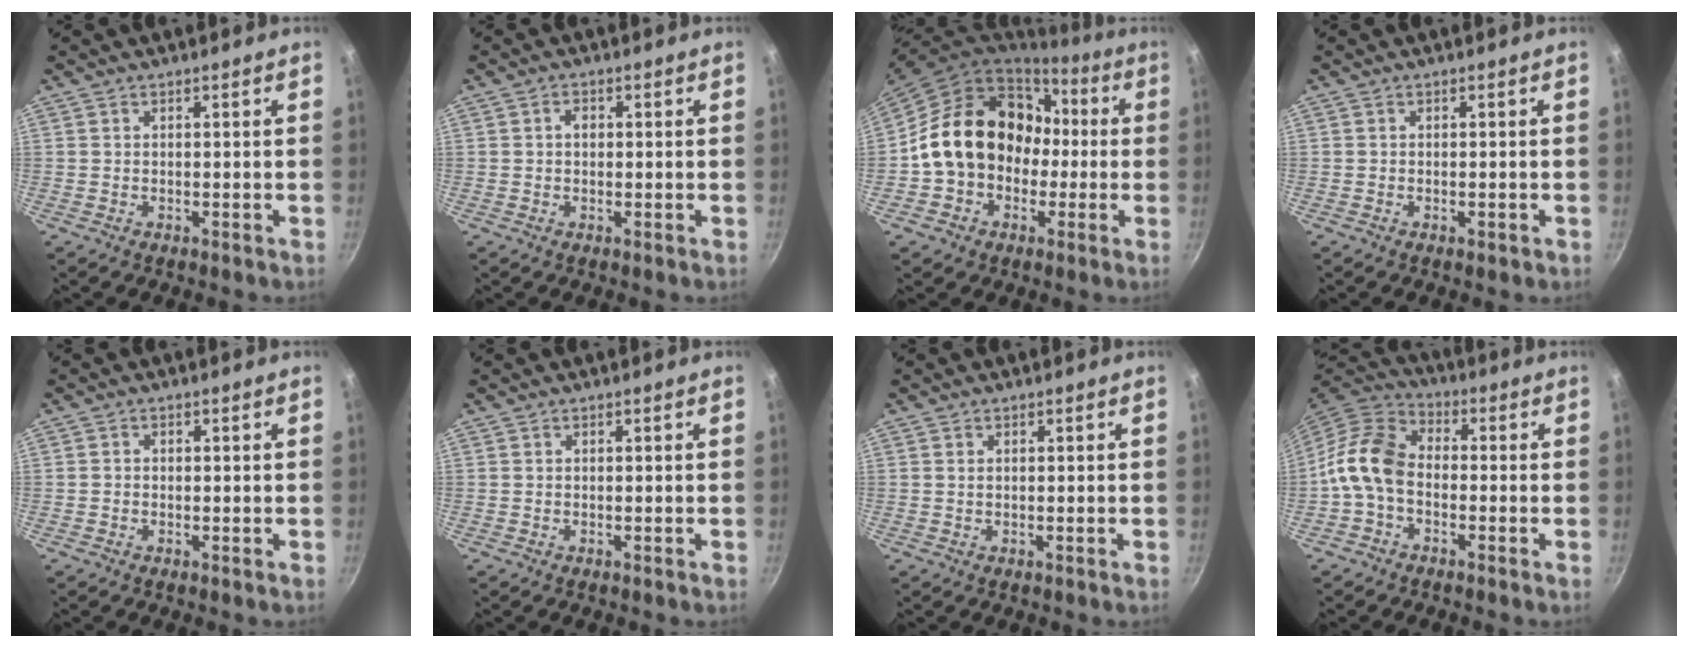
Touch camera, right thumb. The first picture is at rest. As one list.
[{"total": 1.8, "force": [0.2, 1.3, 1.2], "torque": [-0.012, 0.004, 0.002]}, {"total": 19.8, "force": [-0.2, 15.9, 11.7], "torque": [-0.168, 0.066, 0.000]}, {"total": 1.0, "force": [-0.4, 0.4, 0.8], "torque": [-0.012, 0.001, -0.006]}, {"total": 0.7, "force": [-0.2, 0.6, 0.3], "torque": [-0.005, 0.002, -0.004]}, {"total": 0.0}, {"total": 0.7, "force": [0.2, 0.4, 0.5], "torque": [-0.009, 0.001, 0.004]}, {"total": 10.1, "force": [-2.2, 6.9, 7.0], "torque": [-0.126, 0.039, -0.064]}]